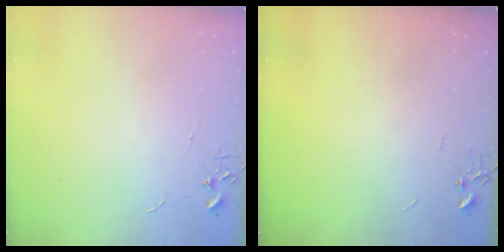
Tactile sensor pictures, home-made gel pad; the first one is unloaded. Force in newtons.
{"total": 0.0}